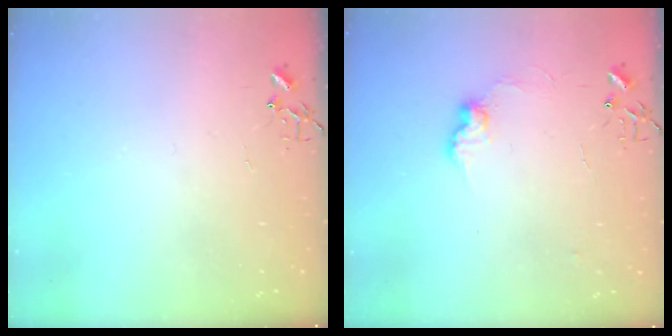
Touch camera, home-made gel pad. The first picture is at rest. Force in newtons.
{"total": 8.6, "press": 8.5, "slide": 0.4}